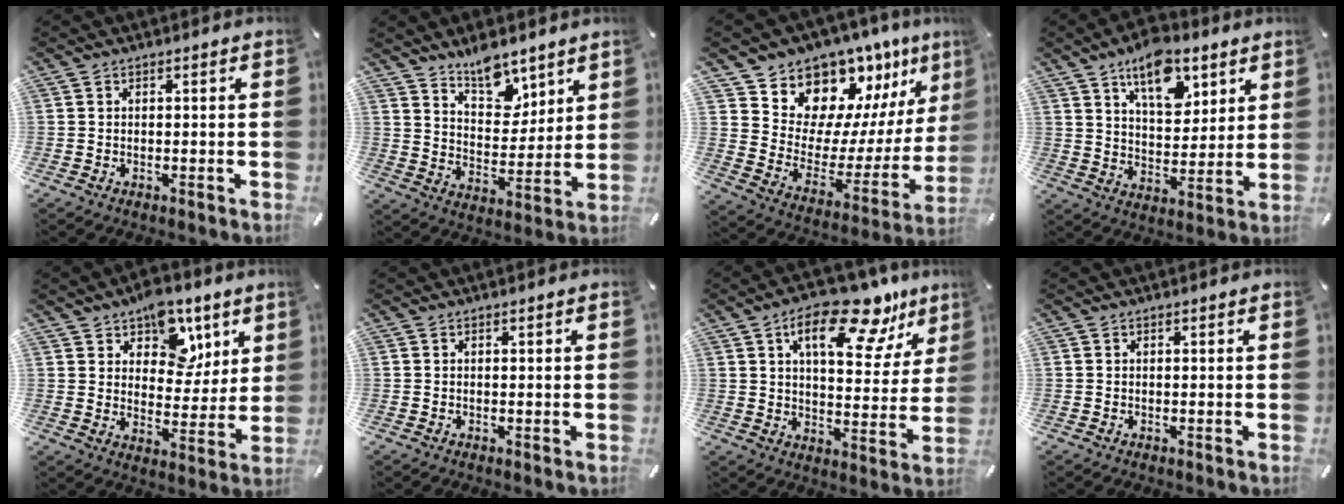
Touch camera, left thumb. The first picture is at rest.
{"total": 9.9, "force": [8.1, 5.0, 2.4], "torque": [-0.026, -0.062, 0.149]}
{"total": 14.0, "force": [12.0, 7.2, 1.3], "torque": [-0.027, -0.129, 0.212]}
{"total": 13.0, "force": [8.0, 7.3, 7.2], "torque": [-0.100, -0.034, 0.139]}
{"total": 11.6, "force": [6.6, 8.4, 4.6], "torque": [-0.056, -0.039, 0.118]}
{"total": 0.0}
{"total": 18.0, "force": [11.8, 7.9, 11.1], "torque": [-0.155, -0.072, 0.192]}
{"total": 0.0}